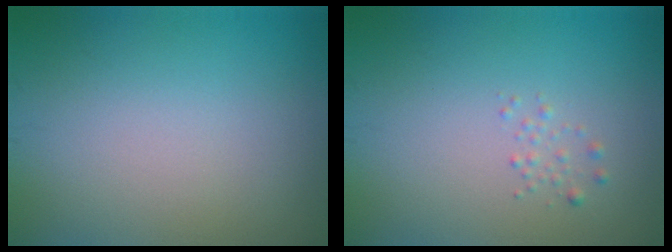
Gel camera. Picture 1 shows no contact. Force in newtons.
{"total": 0.8, "press": 0.8, "slide": 0.0}